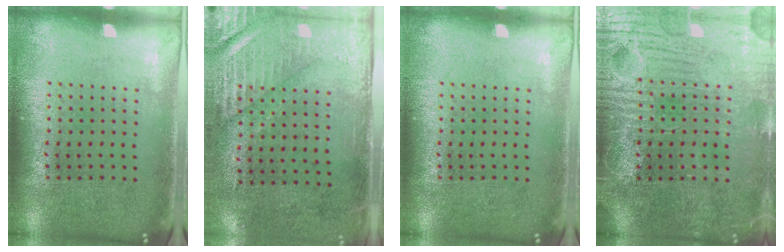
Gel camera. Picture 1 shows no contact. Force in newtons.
{"total": 2.9, "press": 2.5, "slide": 1.5}
{"total": 0.0}
{"total": 3.9, "press": 3.7, "slide": 1.1}